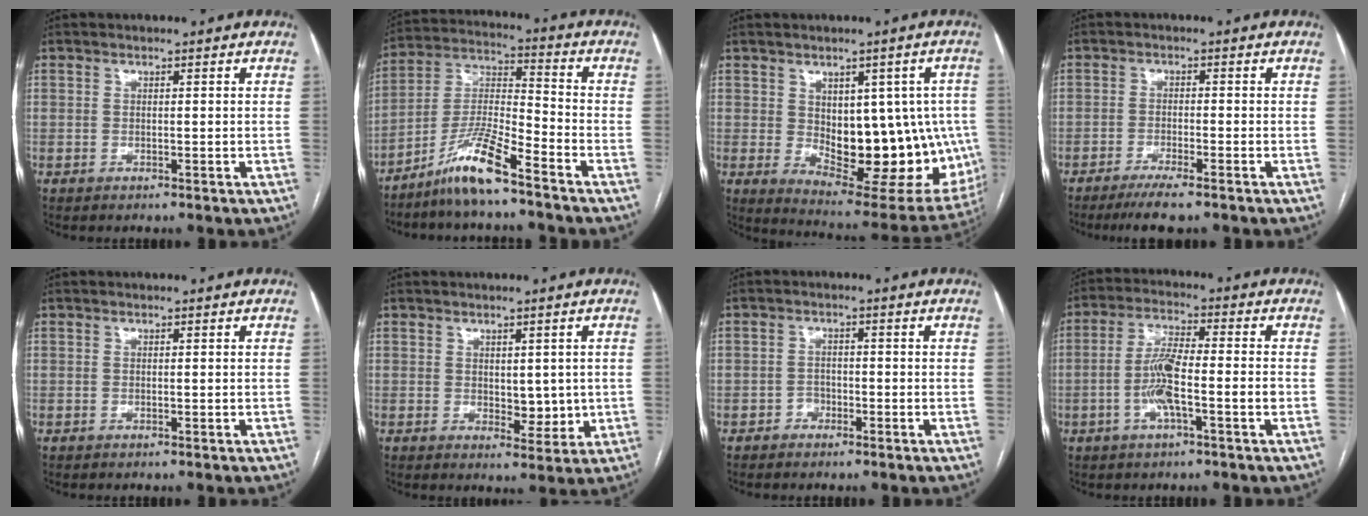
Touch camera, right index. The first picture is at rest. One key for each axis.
{"total": 10.1, "fx": -7.4, "fy": 0.3, "fz": 6.8, "tx": -0.141, "ty": -0.009, "tz": -0.146}
{"total": 18.6, "fx": -1.0, "fy": 8.9, "fz": 16.3, "tx": -0.177, "ty": 0.007, "tz": 0.018}
{"total": 5.0, "fx": -3.8, "fy": 0.2, "fz": 3.3, "tx": -0.057, "ty": -0.011, "tz": -0.065}
{"total": 0.0}
{"total": 4.5, "fx": 0.2, "fy": 2.5, "fz": 3.7, "tx": -0.045, "ty": -0.007, "tz": 0.012}
{"total": 1.9, "fx": -1.2, "fy": 1.5, "fz": 0.3, "tx": -0.001, "ty": 0.009, "tz": -0.024}
{"total": 7.9, "fx": -2.2, "fy": 1.2, "fz": 7.5, "tx": -0.149, "ty": 0.012, "tz": -0.045}